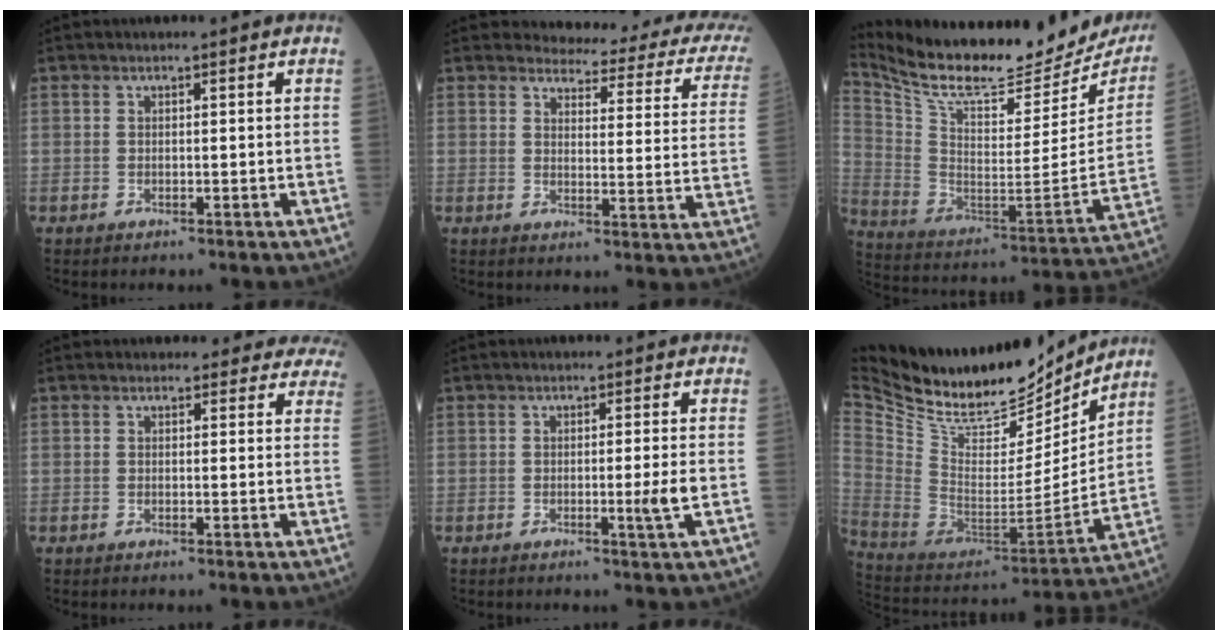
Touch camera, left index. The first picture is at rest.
{"total": 15.6, "force": [14.4, 2.6, 5.5], "torque": [-0.047, -0.063, 0.137]}
{"total": 26.1, "force": [23.6, 5.5, 9.6], "torque": [-0.187, -0.066, 0.349]}
{"total": 11.2, "force": [10.4, 4.0, 0.5], "torque": [0.051, -0.011, 0.075]}
{"total": 2.6, "force": [-0.5, -0.7, 2.4], "torque": [-0.041, -0.008, -0.007]}
{"total": 28.3, "force": [23.7, 9.2, 12.3], "torque": [-0.263, -0.020, 0.388]}